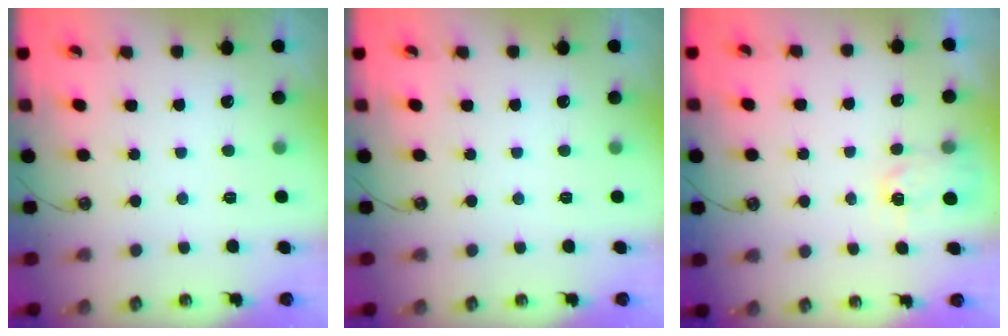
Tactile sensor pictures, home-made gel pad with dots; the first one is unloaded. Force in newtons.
{"total": 0.0}
{"total": 2.5, "press": 2.4, "slide": 0.4}